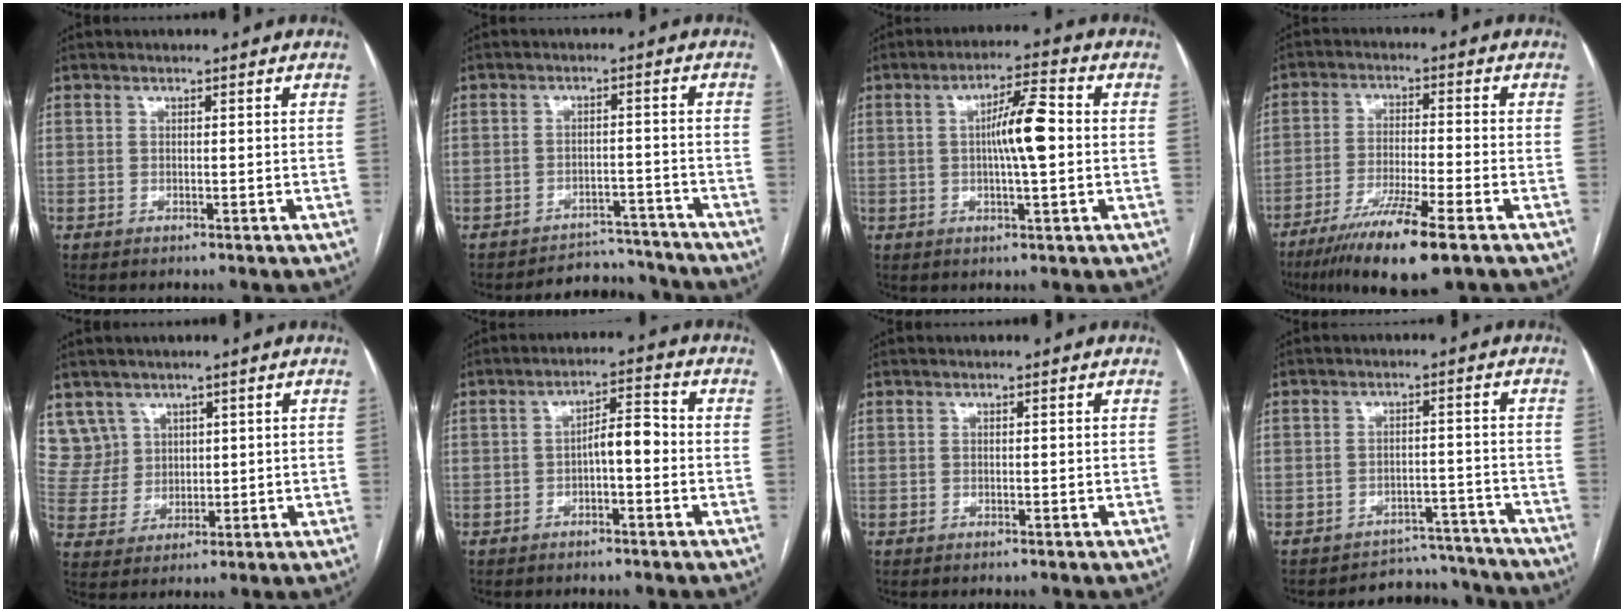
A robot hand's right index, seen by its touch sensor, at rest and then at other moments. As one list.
[{"total": 7.5, "force": [-7.2, 2.1, -1.1], "torque": [0.027, 0.028, -0.097]}, {"total": 7.5, "force": [0.2, 0.9, 7.5], "torque": [-0.130, 0.011, 0.000]}, {"total": 11.4, "force": [-7.2, 0.3, 8.9], "torque": [-0.162, -0.030, -0.125]}, {"total": 6.9, "force": [4.3, 5.4, -0.3], "torque": [0.008, 0.014, 0.099]}, {"total": 4.6, "force": [-0.9, 1.4, 4.3], "torque": [-0.066, 0.021, -0.013]}, {"total": 0.0}, {"total": 8.5, "force": [-7.9, 2.9, -1.5], "torque": [0.039, 0.043, -0.098]}]